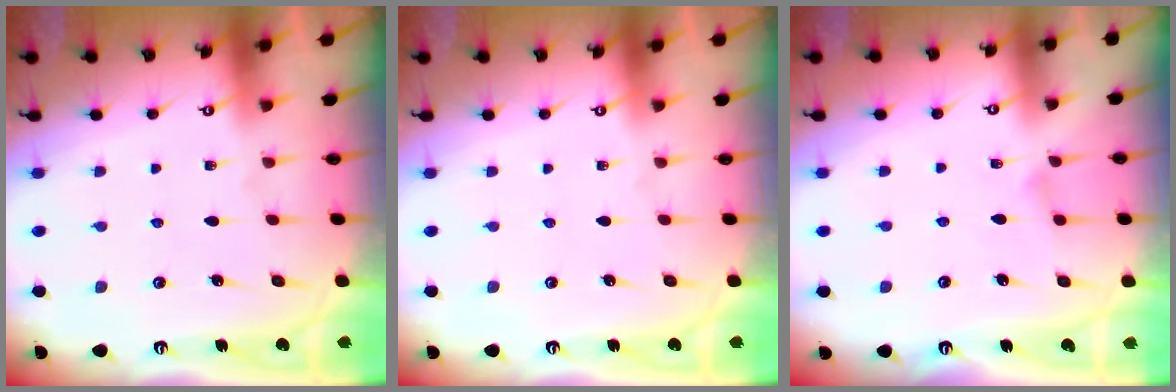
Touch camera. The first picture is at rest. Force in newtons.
{"total": 0.0}
{"total": 2.1, "press": 2.1, "slide": 0.4}